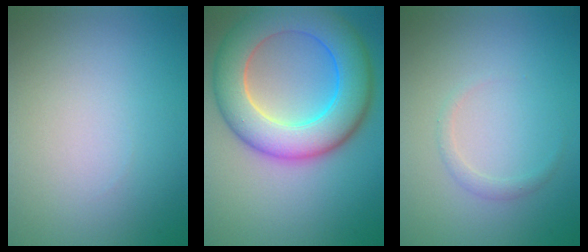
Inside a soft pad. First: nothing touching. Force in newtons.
{"total": 10.2, "press": 10.2, "slide": 0.4}
{"total": 1.0, "press": 1.0, "slide": 0.1}